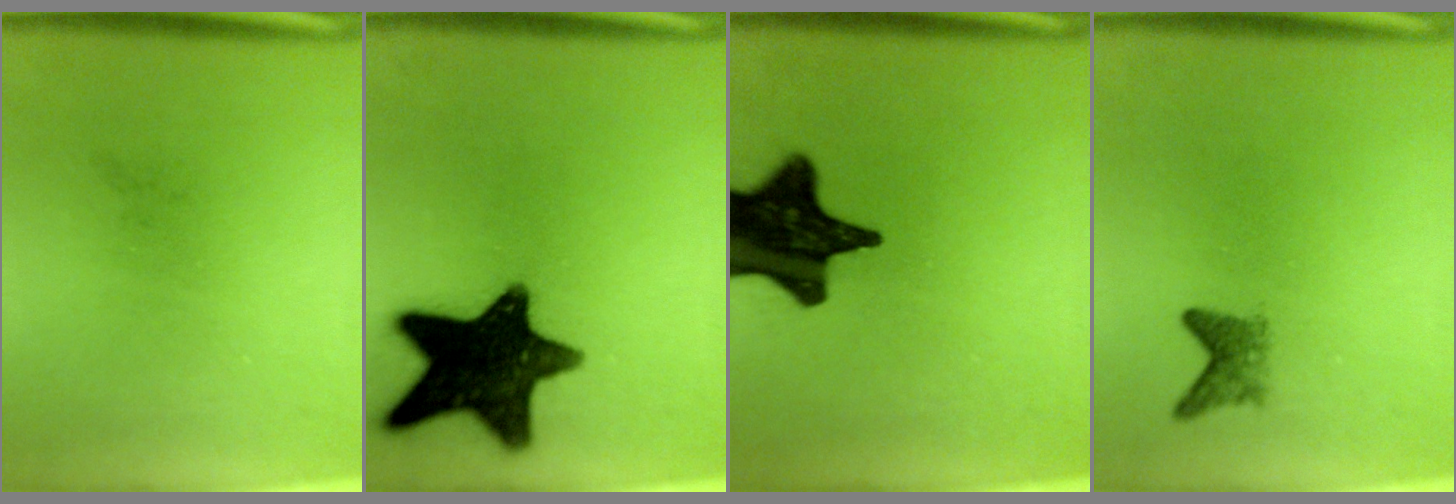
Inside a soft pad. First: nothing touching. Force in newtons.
{"total": 16.9}
{"total": 18.5}
{"total": 2.1}